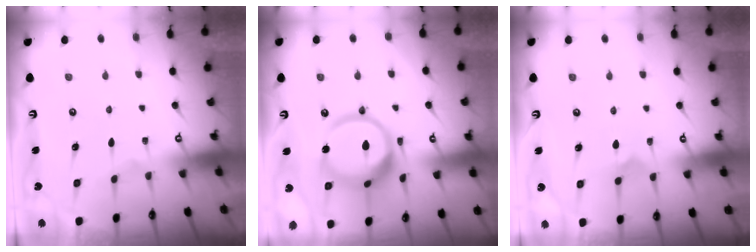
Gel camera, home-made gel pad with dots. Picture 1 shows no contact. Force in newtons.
{"total": 17.2, "press": 17.1, "slide": 1.8}
{"total": 3.8, "press": 3.8, "slide": 0.2}